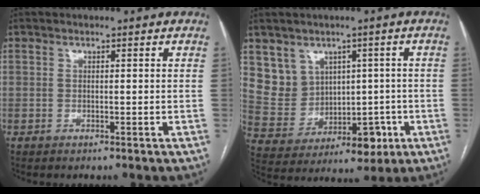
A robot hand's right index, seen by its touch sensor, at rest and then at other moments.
{"total": 9.2, "force": [2.1, 8.5, 2.9], "torque": [-0.048, 0.042, 0.068]}